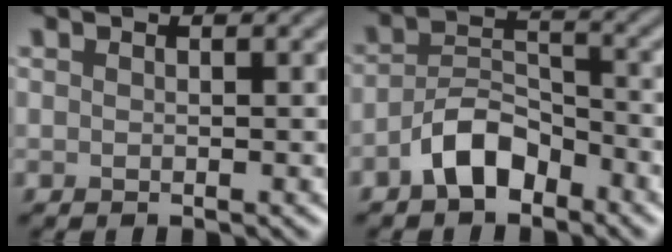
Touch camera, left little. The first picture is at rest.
{"total": 4.5, "force": [-2.8, 2.3, 2.6], "torque": [-0.042, 0.010, -0.059]}